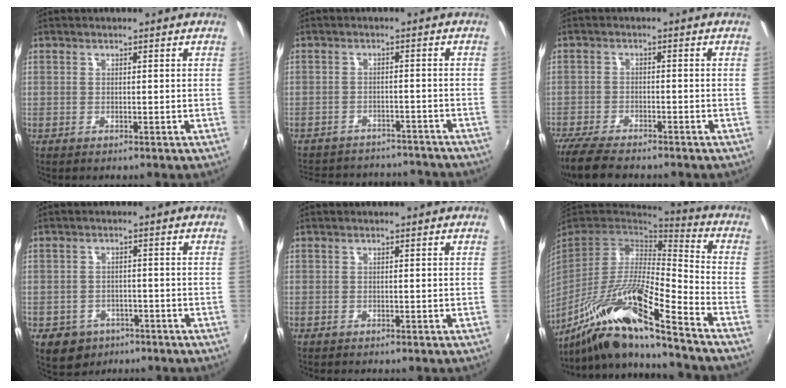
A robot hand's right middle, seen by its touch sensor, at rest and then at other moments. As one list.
[{"total": 17.0, "force": [-14.7, 6.6, 5.3], "torque": [-0.120, 0.032, -0.184]}, {"total": 9.0, "force": [-7.9, 1.9, 4.0], "torque": [-0.108, -0.032, -0.142]}, {"total": 7.2, "force": [-3.9, 5.6, 2.2], "torque": [-0.061, -0.003, -0.049]}, {"total": 0.0}, {"total": 18.3, "force": [-11.9, 1.3, 13.9], "torque": [-0.250, -0.030, -0.233]}]